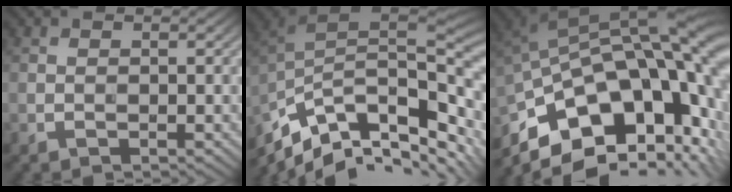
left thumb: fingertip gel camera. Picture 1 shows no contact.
{"total": 15.5, "force": [-6.9, 6.4, 12.4], "torque": [-0.270, -0.015, -0.102]}
{"total": 18.4, "force": [-6.2, 9.6, 14.4], "torque": [-0.253, -0.013, -0.092]}